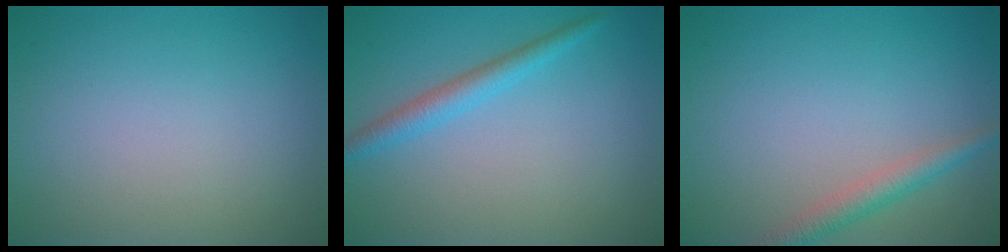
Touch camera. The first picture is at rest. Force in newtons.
{"total": 2.3, "press": 2.3, "slide": 0.1}
{"total": 2.4, "press": 2.4, "slide": 0.0}